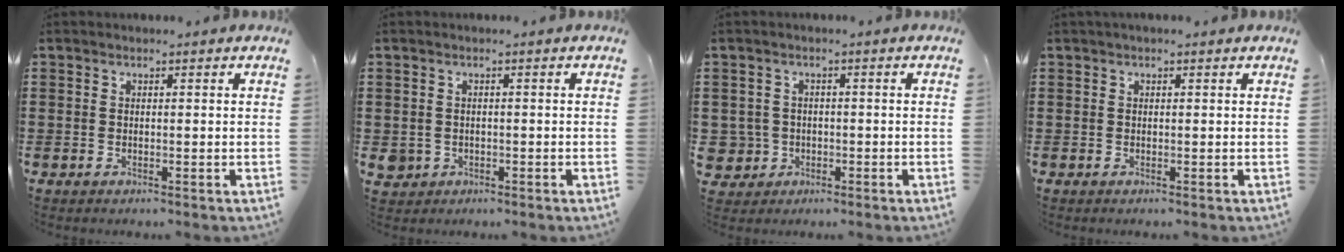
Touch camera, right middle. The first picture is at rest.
{"total": 1.4, "force": [-0.4, 1.2, 0.4], "torque": [-0.020, 0.001, -0.012]}
{"total": 3.1, "force": [-0.7, 3.0, 0.4], "torque": [-0.027, 0.005, -0.017]}
{"total": 0.0}